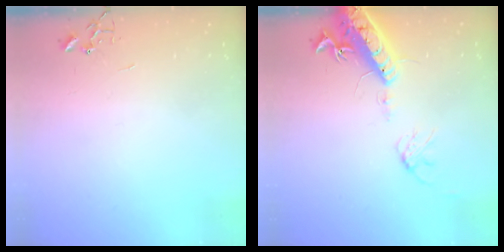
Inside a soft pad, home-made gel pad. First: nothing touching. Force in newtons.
{"total": 16.2, "press": 15.7, "slide": 3.7}